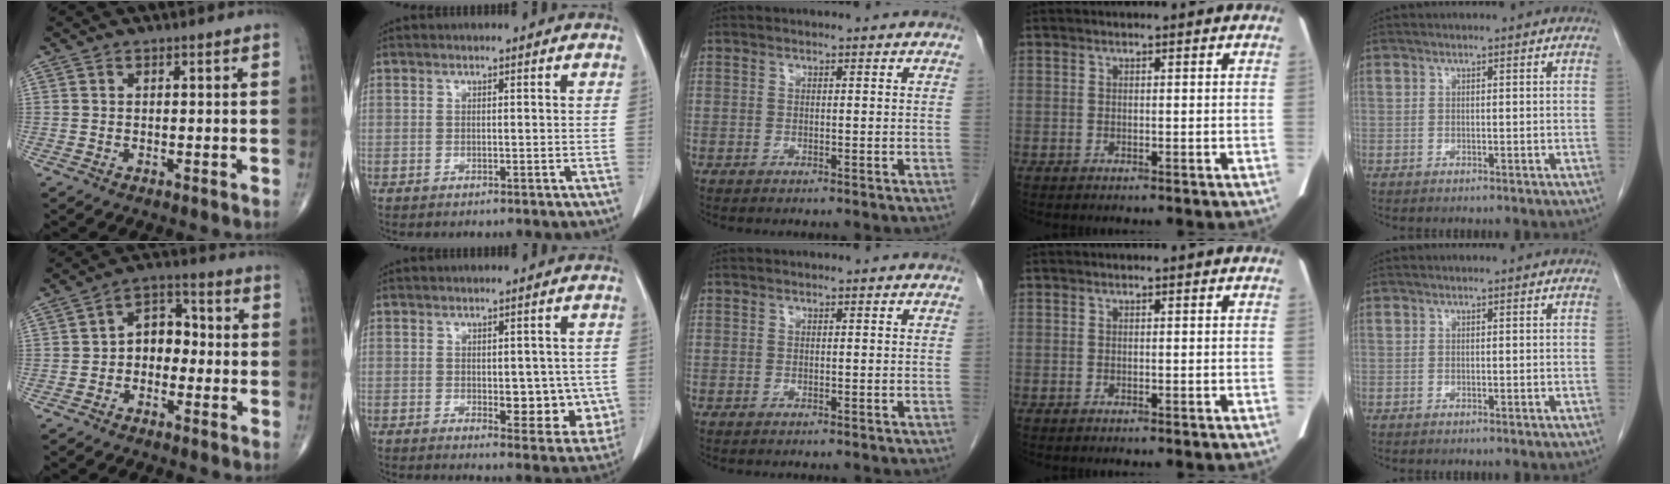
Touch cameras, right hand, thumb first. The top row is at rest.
{"thumb": {"total": 6.8, "force": [-1.0, 5.0, 4.5], "torque": [-0.038, 0.031, -0.034]}, "index": {"total": 8.2, "force": [-1.0, 4.2, 6.9], "torque": [-0.064, -0.001, -0.003]}}